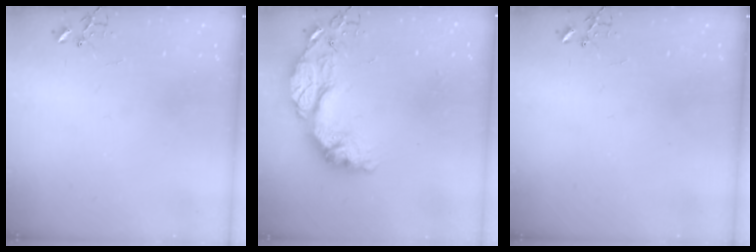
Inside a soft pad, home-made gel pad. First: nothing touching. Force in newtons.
{"total": 19.9, "press": 19.9, "slide": 1.4}
{"total": 0.0}